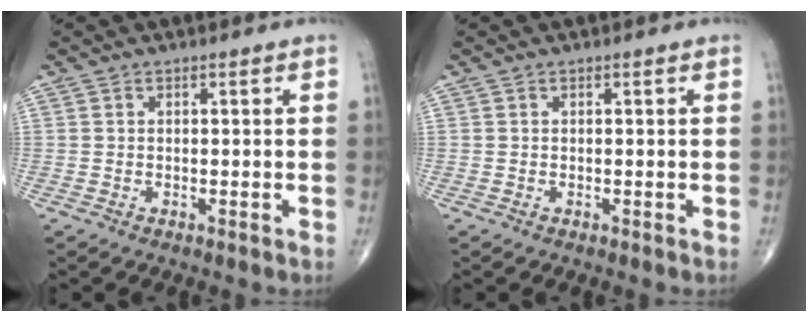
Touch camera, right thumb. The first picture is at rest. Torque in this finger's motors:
{"motor_torque": [0.00, 0.00, 0.21, 0.21, 0.05]}